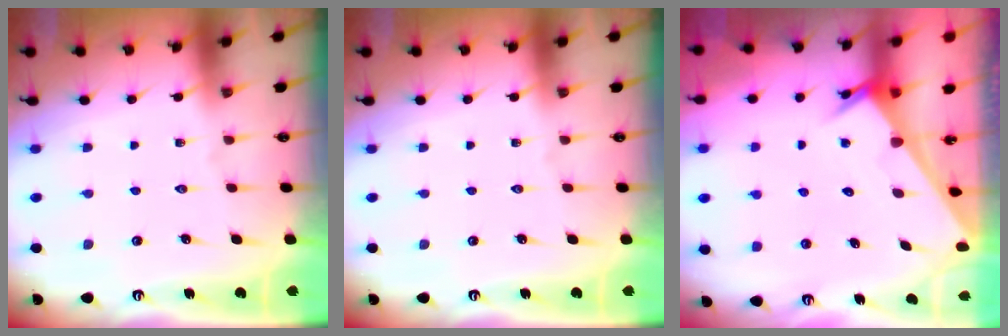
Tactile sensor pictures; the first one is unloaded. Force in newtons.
{"total": 0.0}
{"total": 2.5, "press": 2.5, "slide": 0.1}